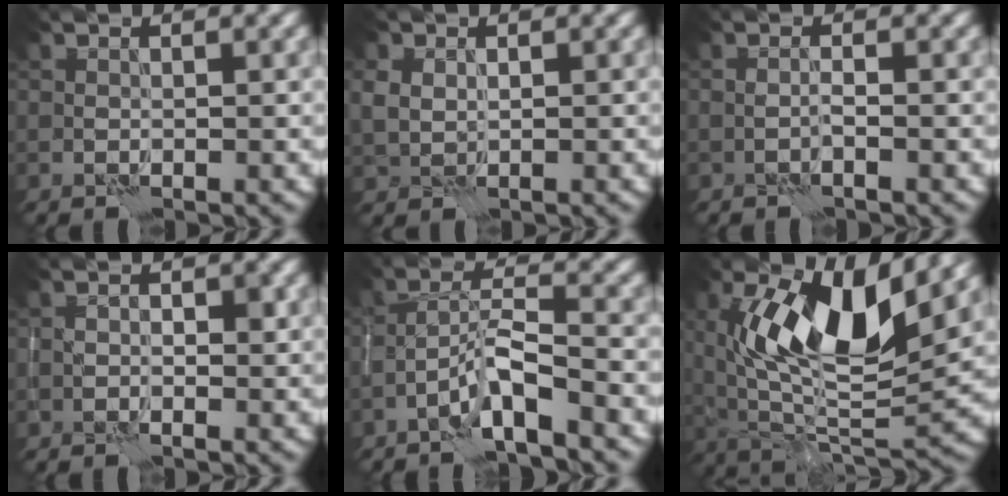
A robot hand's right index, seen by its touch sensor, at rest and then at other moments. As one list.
[{"total": 1.6, "force": [1.2, 1.0, 0.3], "torque": [-0.010, -0.002, 0.025]}, {"total": 0.9, "force": [0.1, -0.9, -0.2], "torque": [0.003, 0.003, 0.004]}, {"total": 0.8, "force": [-0.1, 0.3, 0.7], "torque": [-0.007, 0.000, -0.003]}, {"total": 3.9, "force": [-2.5, 0.1, 3.0], "torque": [-0.059, 0.011, -0.051]}, {"total": 10.2, "force": [4.4, 3.4, 8.6], "torque": [-0.151, -0.016, 0.082]}]